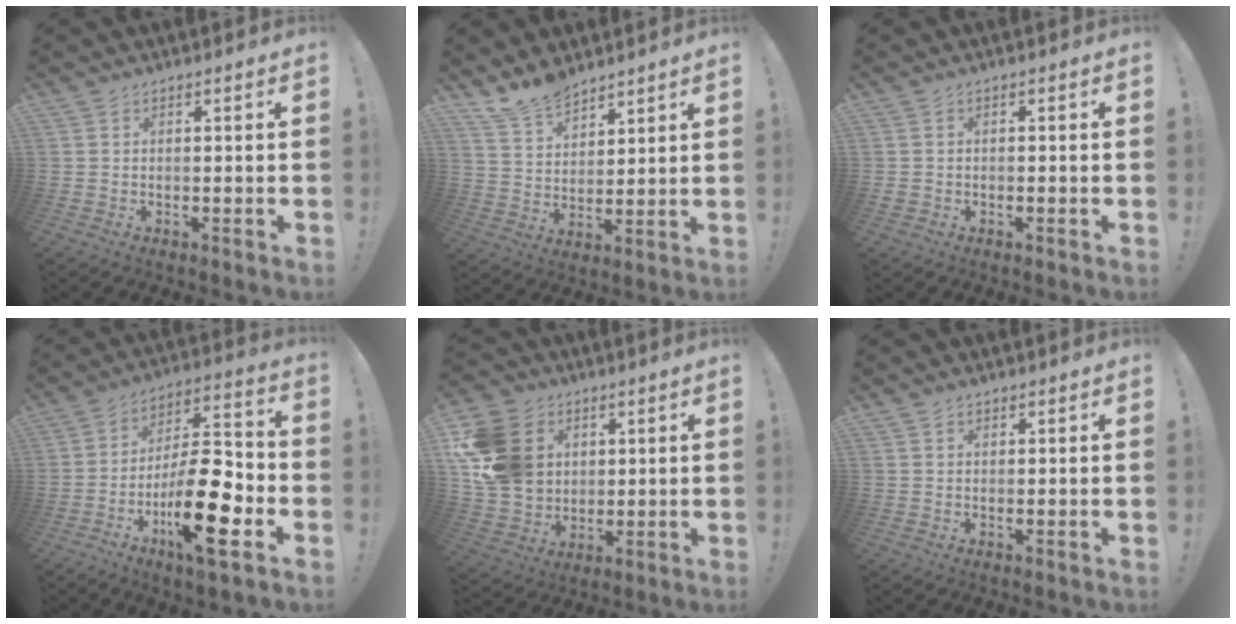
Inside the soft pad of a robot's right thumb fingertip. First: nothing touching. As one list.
[{"total": 11.0, "force": [9.6, 5.0, 2.2], "torque": [-0.051, -0.072, 0.188]}, {"total": 1.3, "force": [-0.8, 1.0, 0.4], "torque": [-0.012, 0.006, -0.013]}, {"total": 21.4, "force": [-8.4, 7.2, 18.3], "torque": [-0.311, 0.045, -0.130]}, {"total": 17.8, "force": [4.2, 14.8, 8.9], "torque": [-0.168, -0.007, 0.089]}, {"total": 1.0, "force": [0.7, 0.7, 0.2], "torque": [0.004, -0.002, 0.012]}]